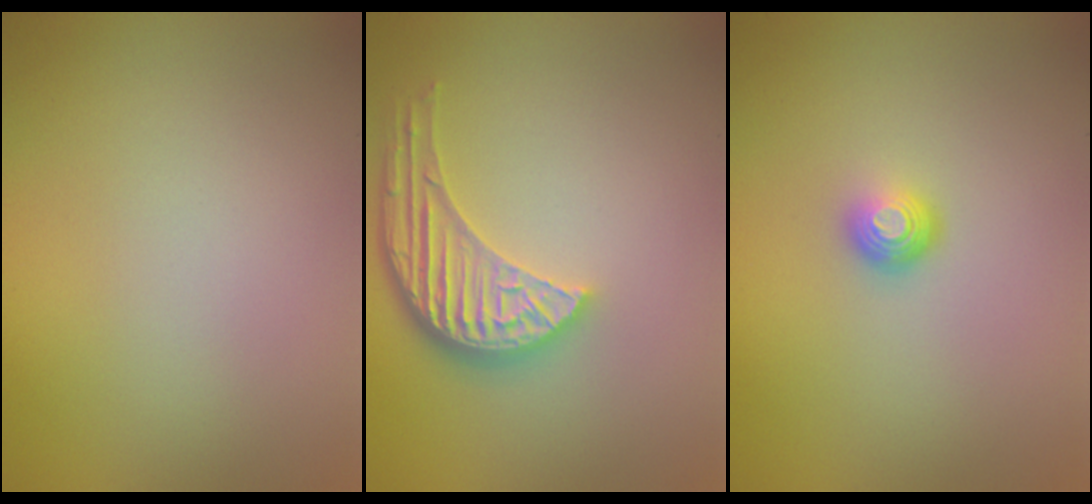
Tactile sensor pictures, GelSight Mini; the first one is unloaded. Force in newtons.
{"total": 5.0, "press": 3.8, "slide": 3.3}
{"total": 1.7, "press": 1.1, "slide": 1.3}